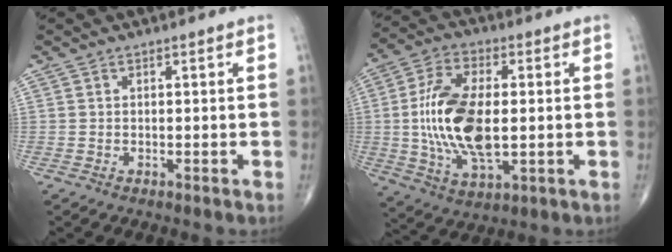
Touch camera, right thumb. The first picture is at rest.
{"total": 17.0, "force": [-0.1, 8.4, 14.8], "torque": [-0.292, -0.002, 0.002]}